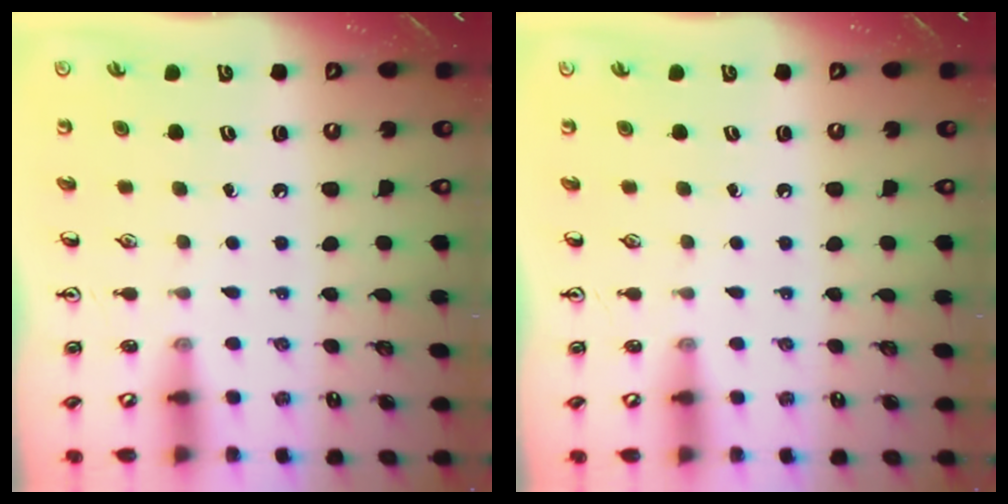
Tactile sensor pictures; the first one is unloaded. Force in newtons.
{"total": 0.0}